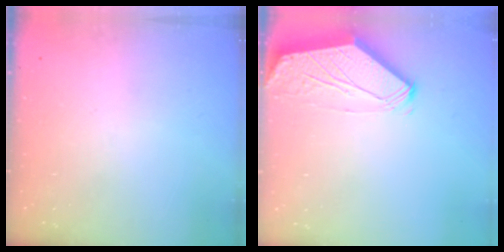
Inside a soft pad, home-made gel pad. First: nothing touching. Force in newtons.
{"total": 0.0}